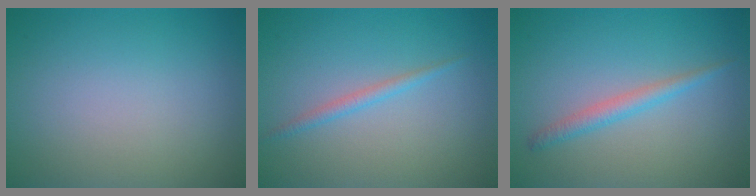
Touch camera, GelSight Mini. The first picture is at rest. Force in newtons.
{"total": 1.2, "press": 1.2, "slide": 0.1}
{"total": 1.8, "press": 1.8, "slide": 0.1}